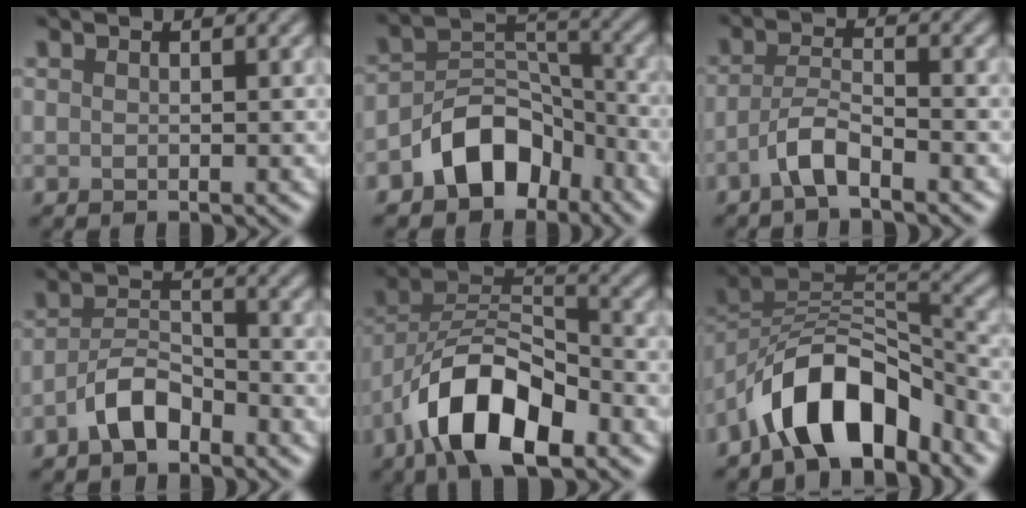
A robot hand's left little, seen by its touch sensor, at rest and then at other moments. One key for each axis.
{"total": 6.7, "fx": -3.8, "fy": 4.4, "fz": 3.3, "tx": -0.037, "ty": 0.007, "tz": -0.075}
{"total": 2.9, "fx": -1.9, "fy": 0.6, "fz": 2.1, "tx": -0.044, "ty": 0.008, "tz": -0.045}
{"total": 3.6, "fx": -2.4, "fy": 1.6, "fz": 2.2, "tx": -0.040, "ty": 0.011, "tz": -0.050}
{"total": 9.9, "fx": -5.6, "fy": 4.2, "fz": 6.9, "tx": -0.115, "ty": 0.016, "tz": -0.110}
{"total": 9.3, "fx": -6.2, "fy": 3.9, "fz": 5.7, "tx": -0.079, "ty": 0.013, "tz": -0.115}